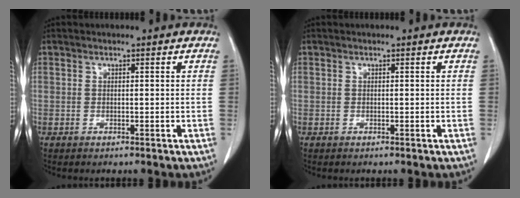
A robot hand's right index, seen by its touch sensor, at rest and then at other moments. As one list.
[{"total": 0.0}]